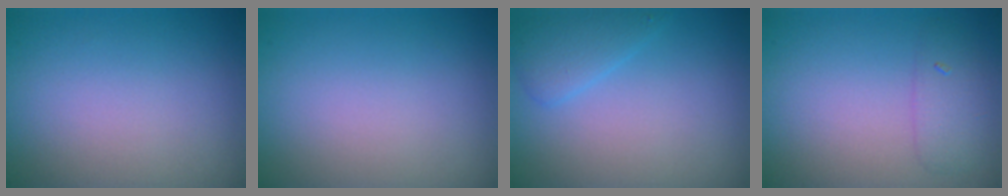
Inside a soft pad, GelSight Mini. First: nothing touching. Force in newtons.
{"total": 0.0}
{"total": 2.1, "press": 2.0, "slide": 0.2}
{"total": 1.8, "press": 1.8, "slide": 0.1}